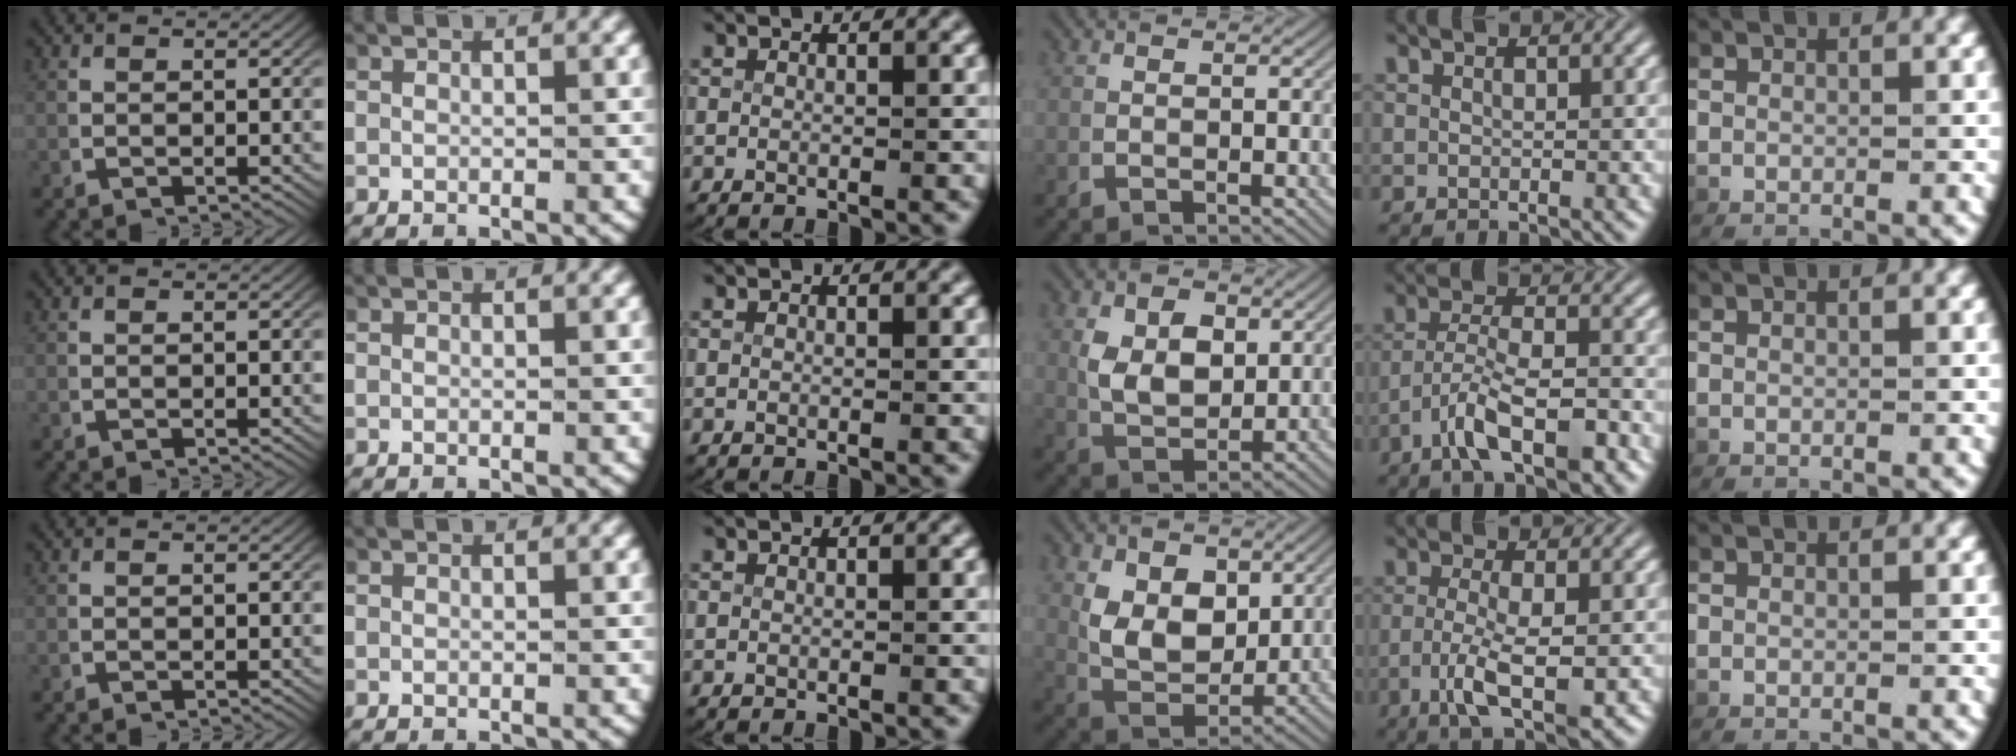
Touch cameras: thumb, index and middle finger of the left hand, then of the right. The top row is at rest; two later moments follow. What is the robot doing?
{"motion": "lift_and_place", "object": "key"}